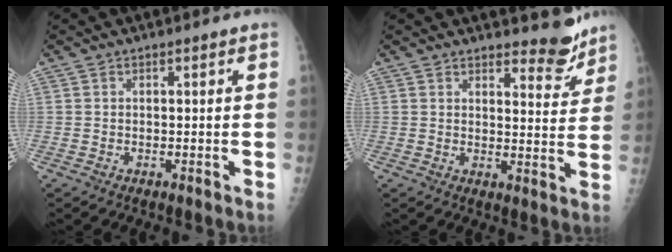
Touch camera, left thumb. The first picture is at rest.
{"total": 5.9, "force": [5.3, 1.8, 1.8], "torque": [-0.002, -0.050, 0.071]}